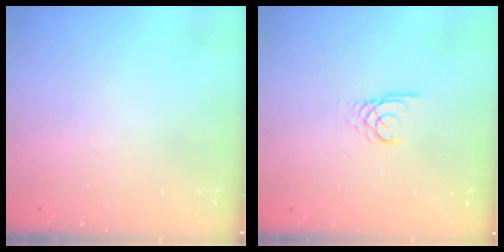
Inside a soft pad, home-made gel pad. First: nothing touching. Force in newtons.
{"total": 2.5, "press": 2.5, "slide": 0.2}